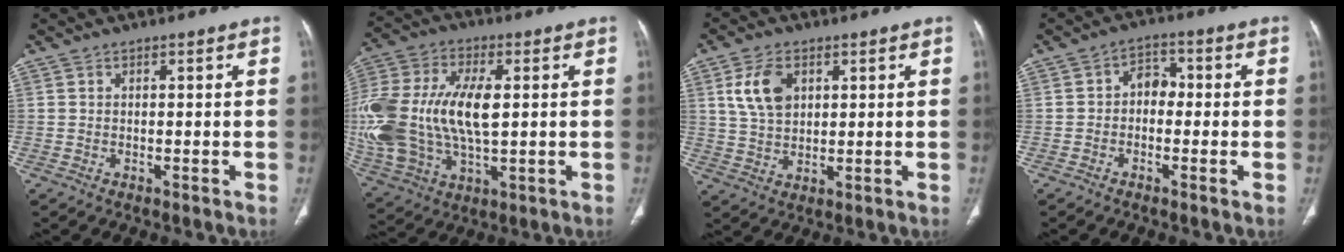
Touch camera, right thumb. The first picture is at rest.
{"total": 24.1, "force": [1.2, 13.2, 20.2], "torque": [-0.457, -0.001, 0.027]}
{"total": 7.7, "force": [2.9, 4.9, 5.2], "torque": [-0.089, -0.009, 0.060]}
{"total": 3.9, "force": [-0.5, 2.8, 2.6], "torque": [-0.019, 0.018, -0.024]}